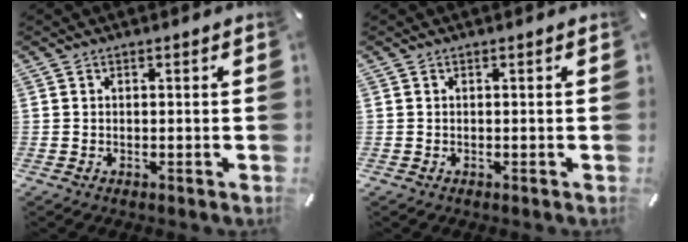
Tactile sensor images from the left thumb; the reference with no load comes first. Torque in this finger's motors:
{"motor_torque": [0.00, 0.00, 0.00, 0.00, 0.00]}